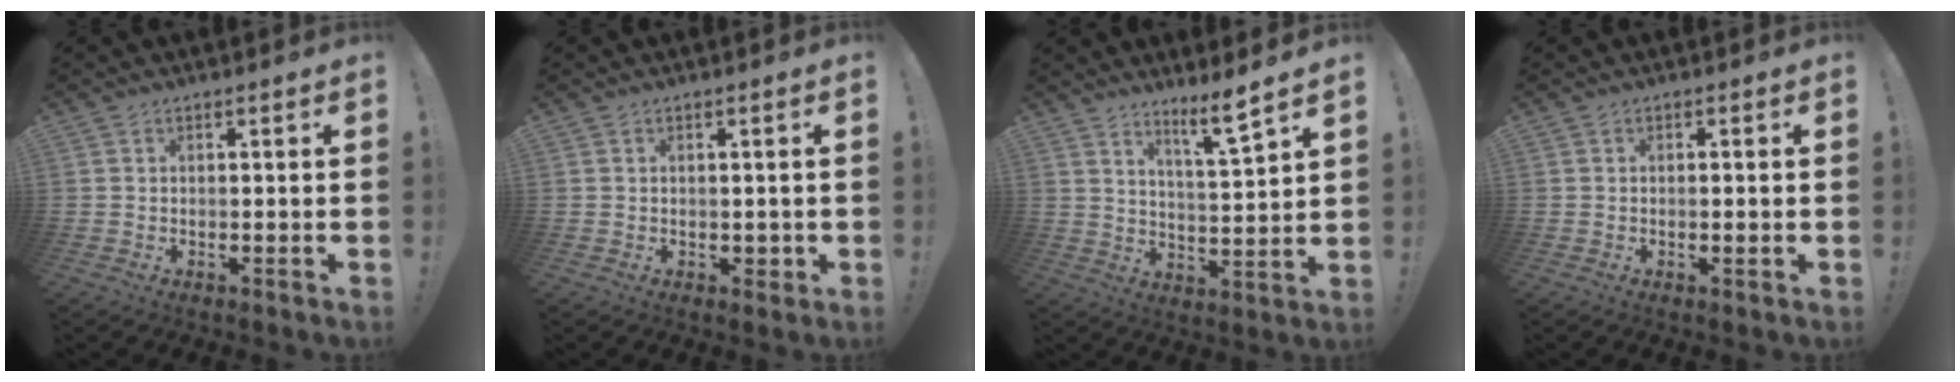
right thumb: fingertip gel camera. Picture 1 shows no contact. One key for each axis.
{"total": 1.1, "fx": -0.1, "fy": 0.9, "fz": 0.6, "tx": -0.008, "ty": 0.003, "tz": -0.002}
{"total": 8.7, "fx": 6.3, "fy": -0.1, "fz": 6.0, "tx": -0.089, "ty": -0.048, "tz": 0.099}
{"total": 1.0, "fx": -0.2, "fy": 0.1, "fz": 0.9, "tx": -0.015, "ty": 0.000, "tz": -0.004}